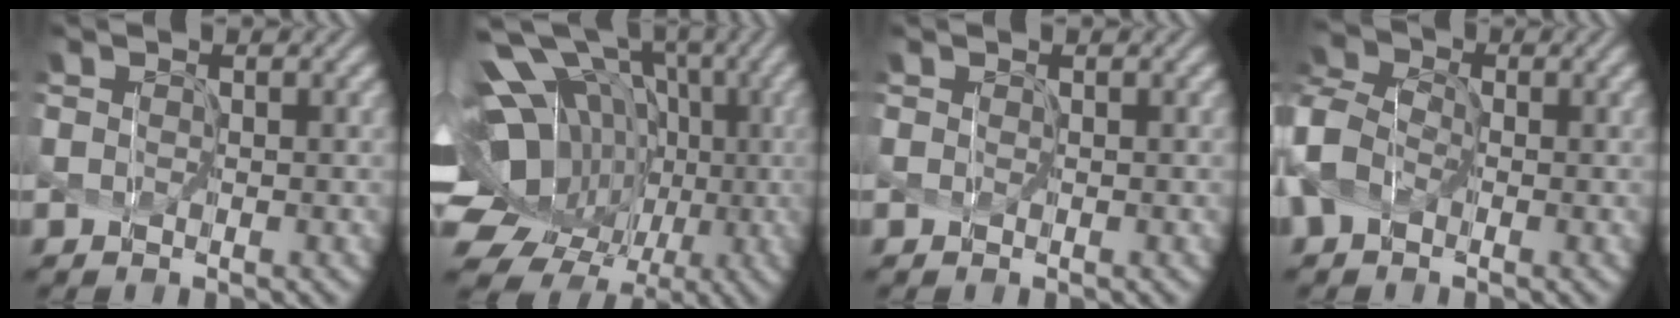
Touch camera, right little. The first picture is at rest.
{"total": 16.4, "force": [0.8, 12.9, 10.1], "torque": [-0.178, 0.004, 0.020]}
{"total": 0.0}
{"total": 4.3, "force": [-1.4, 3.0, 2.8], "torque": [-0.075, 0.007, -0.045]}